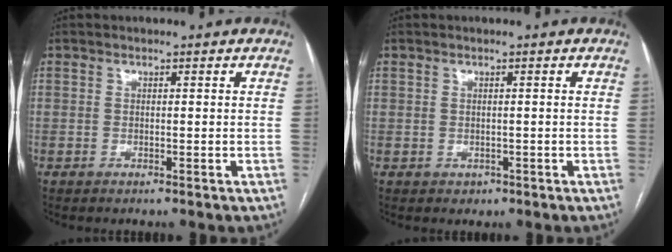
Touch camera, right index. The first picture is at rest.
{"total": 1.2, "force": [-0.3, 1.1, 0.2], "torque": [-0.001, 0.002, 0.000]}